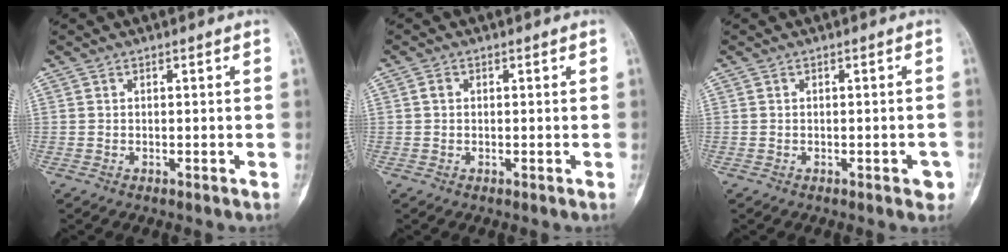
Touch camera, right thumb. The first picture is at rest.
{"total": 1.1, "force": [0.1, 0.9, 0.6], "torque": [-0.010, 0.002, 0.001]}
{"total": 2.2, "force": [-1.0, 1.1, 1.7], "torque": [-0.010, 0.006, -0.011]}